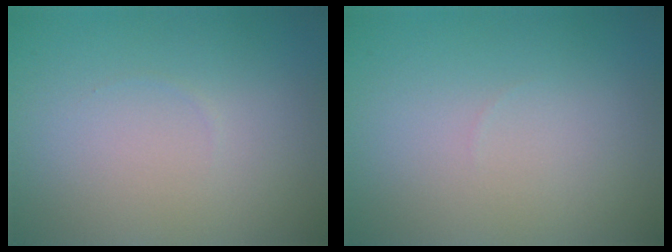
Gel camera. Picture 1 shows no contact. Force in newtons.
{"total": 0.0}